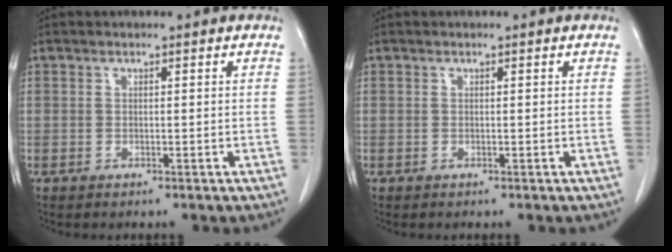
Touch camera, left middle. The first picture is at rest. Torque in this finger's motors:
{"motor_torque": [-0.01, 0.01, 0.00, 0.00]}